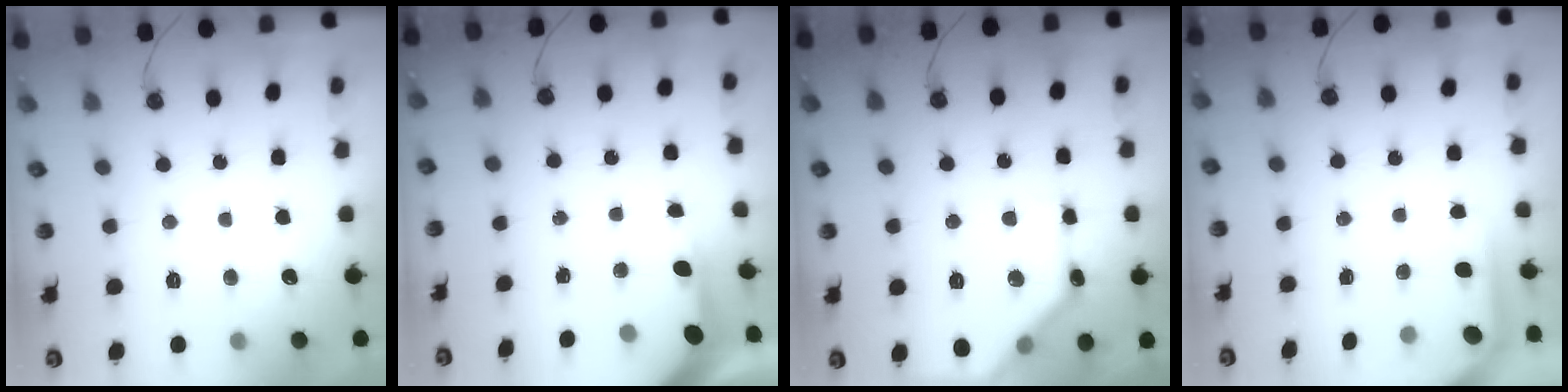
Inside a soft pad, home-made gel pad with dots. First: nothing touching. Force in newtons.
{"total": 4.4, "press": 4.4, "slide": 0.3}
{"total": 15.5, "press": 15.5, "slide": 0.2}
{"total": 3.8, "press": 3.8, "slide": 0.2}